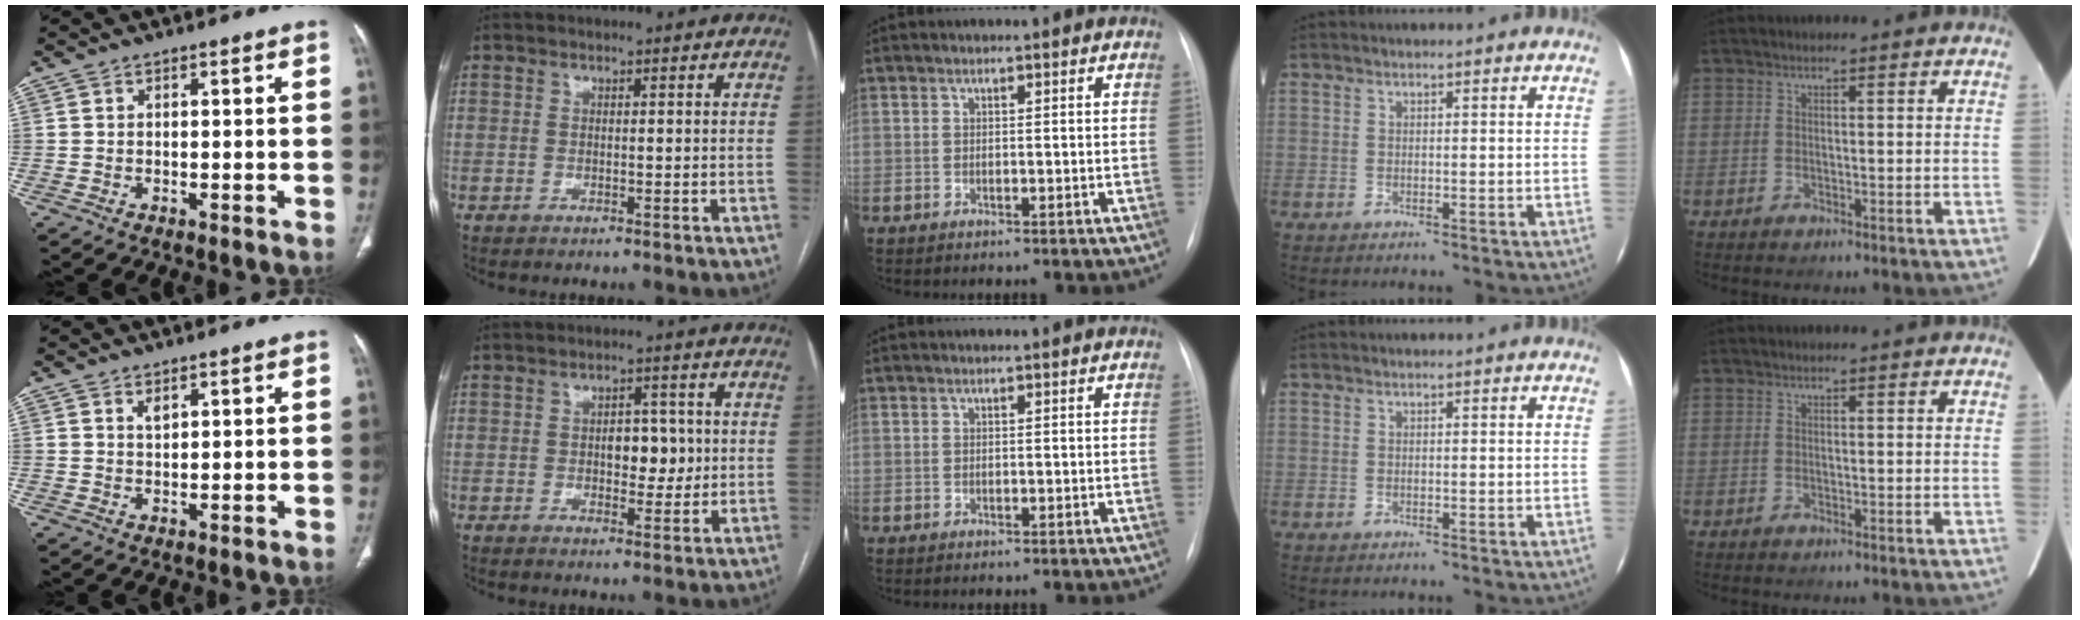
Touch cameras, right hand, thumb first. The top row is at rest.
{"thumb": {"total": 1.6, "force": [1.0, 0.7, 0.9], "torque": [-0.011, -0.008, 0.021]}, "index": {"total": 5.0, "force": [0.2, 2.8, 4.1], "torque": [-0.052, 0.007, 0.006]}}